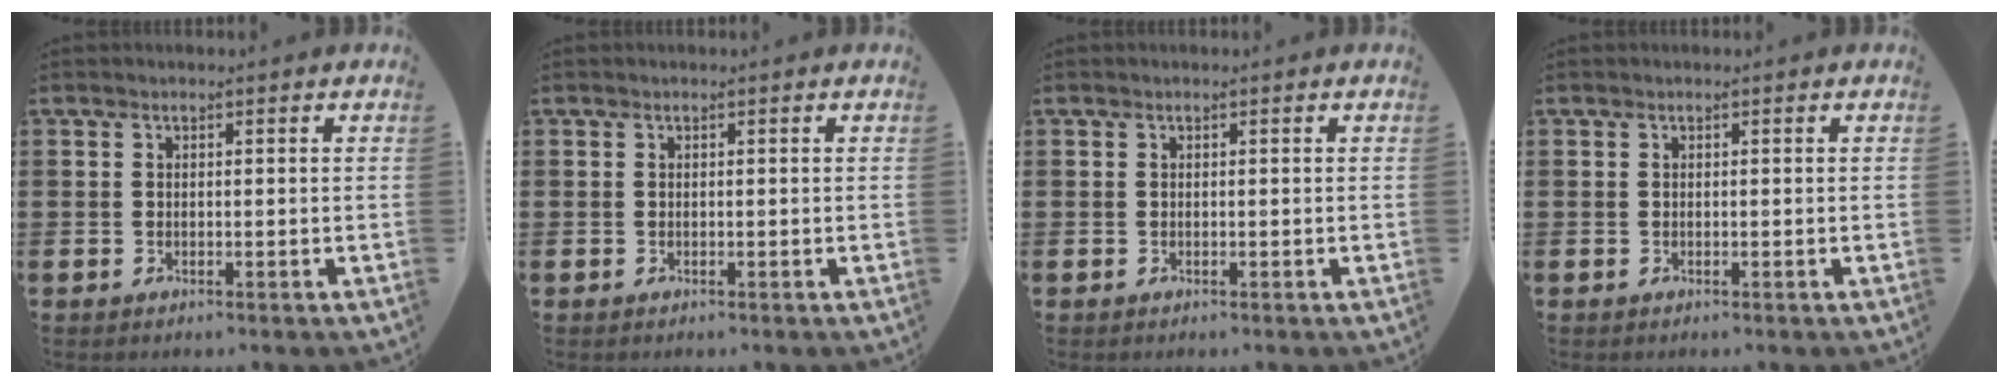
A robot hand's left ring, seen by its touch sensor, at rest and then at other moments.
{"total": 0.0}
{"total": 0.0}
{"total": 0.0}